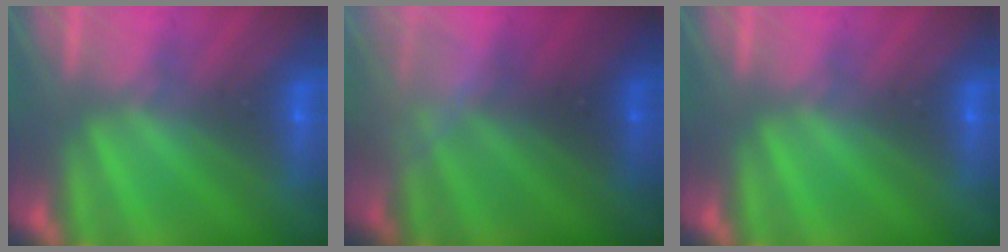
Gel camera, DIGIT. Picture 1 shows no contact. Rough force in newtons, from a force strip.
{"total": 2.5}
{"total": 0.0}